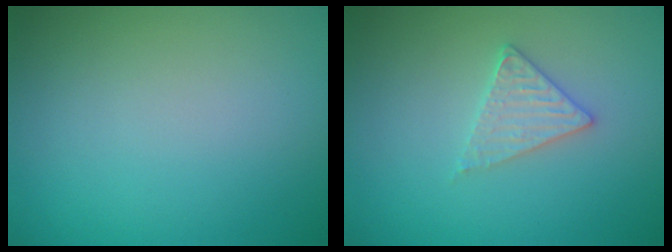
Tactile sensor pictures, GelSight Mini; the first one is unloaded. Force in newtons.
{"total": 2.1, "press": 2.1, "slide": 0.3}